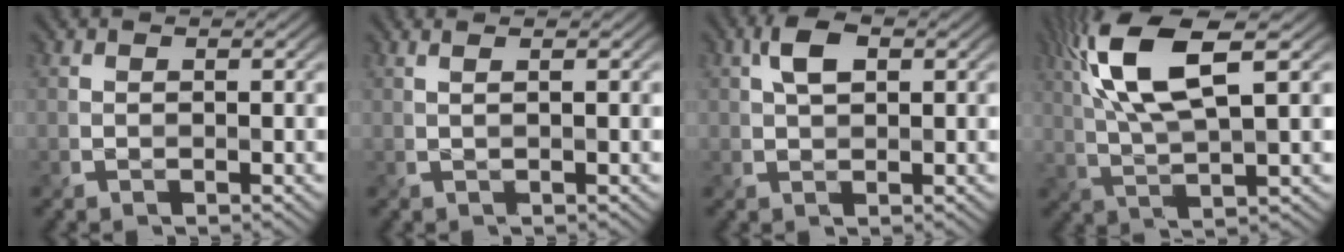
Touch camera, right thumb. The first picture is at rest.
{"total": 1.5, "force": [0.8, 0.2, 1.2], "torque": [-0.004, -0.003, -0.004]}
{"total": 3.9, "force": [1.4, 2.1, 3.0], "torque": [-0.062, 0.006, 0.021]}
{"total": 12.8, "force": [5.2, 4.0, 11.0], "torque": [-0.245, 0.017, 0.097]}